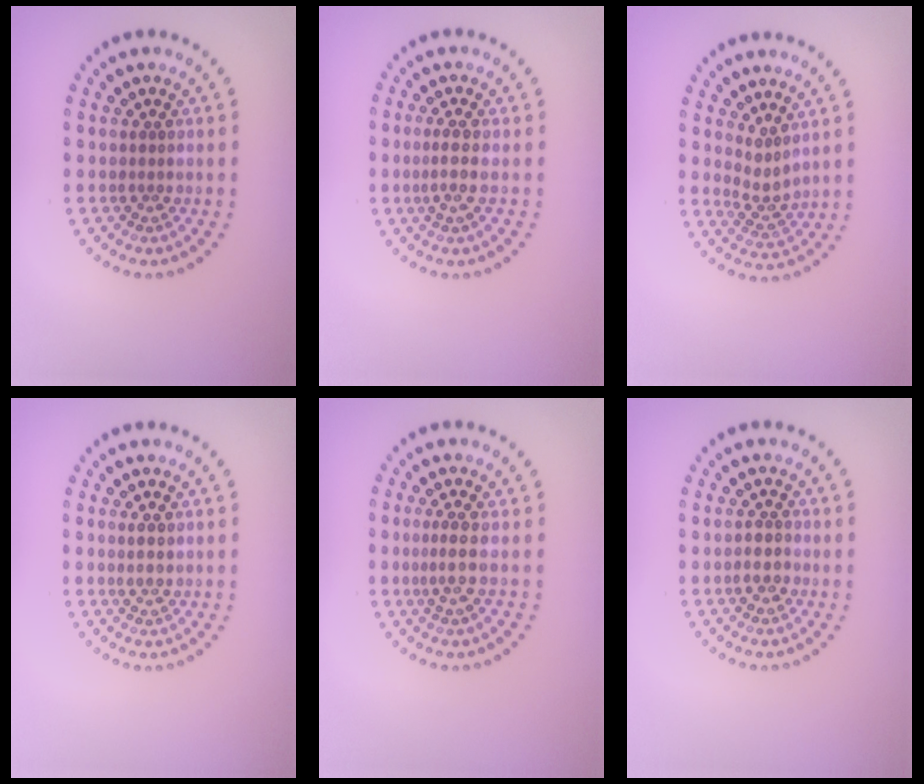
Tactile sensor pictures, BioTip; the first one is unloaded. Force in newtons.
{"total": 1.7, "press": 1.3, "slide": 1.1}
{"total": 2.0, "press": 1.3, "slide": 1.5}
{"total": 1.2, "press": 1.1, "slide": 0.4}
{"total": 1.8, "press": 1.4, "slide": 1.2}
{"total": 1.5, "press": 1.4, "slide": 0.6}